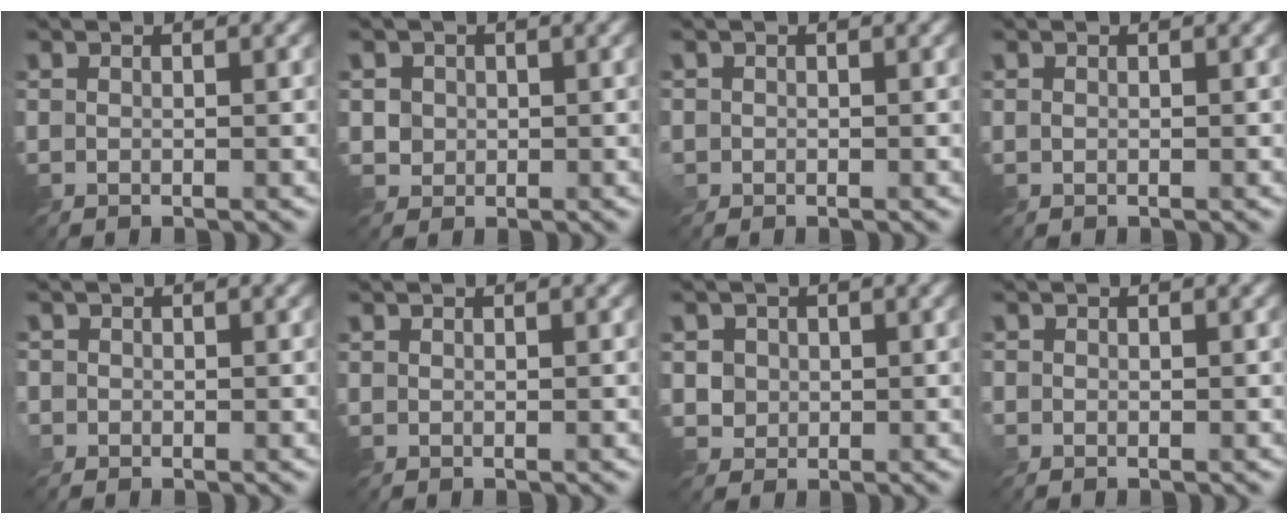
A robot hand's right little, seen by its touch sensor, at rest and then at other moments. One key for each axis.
{"total": 2.3, "fx": 0.6, "fy": 2.0, "fz": 0.8, "tx": -0.028, "ty": 0.001, "tz": 0.021}
{"total": 1.1, "fx": -0.1, "fy": 1.0, "fz": 0.2, "tx": -0.004, "ty": -0.003, "tz": -0.004}
{"total": 0.0}
{"total": 1.2, "fx": -0.3, "fy": 1.1, "fz": 0.2, "tx": -0.004, "ty": 0.001, "tz": -0.010}
{"total": 0.0}
{"total": 2.8, "fx": 0.8, "fy": 2.5, "fz": 1.0, "tx": -0.029, "ty": 0.002, "tz": 0.020}
{"total": 0.7, "fx": -0.3, "fy": 0.6, "fz": 0.2, "tx": -0.005, "ty": 0.002, "tz": -0.011}